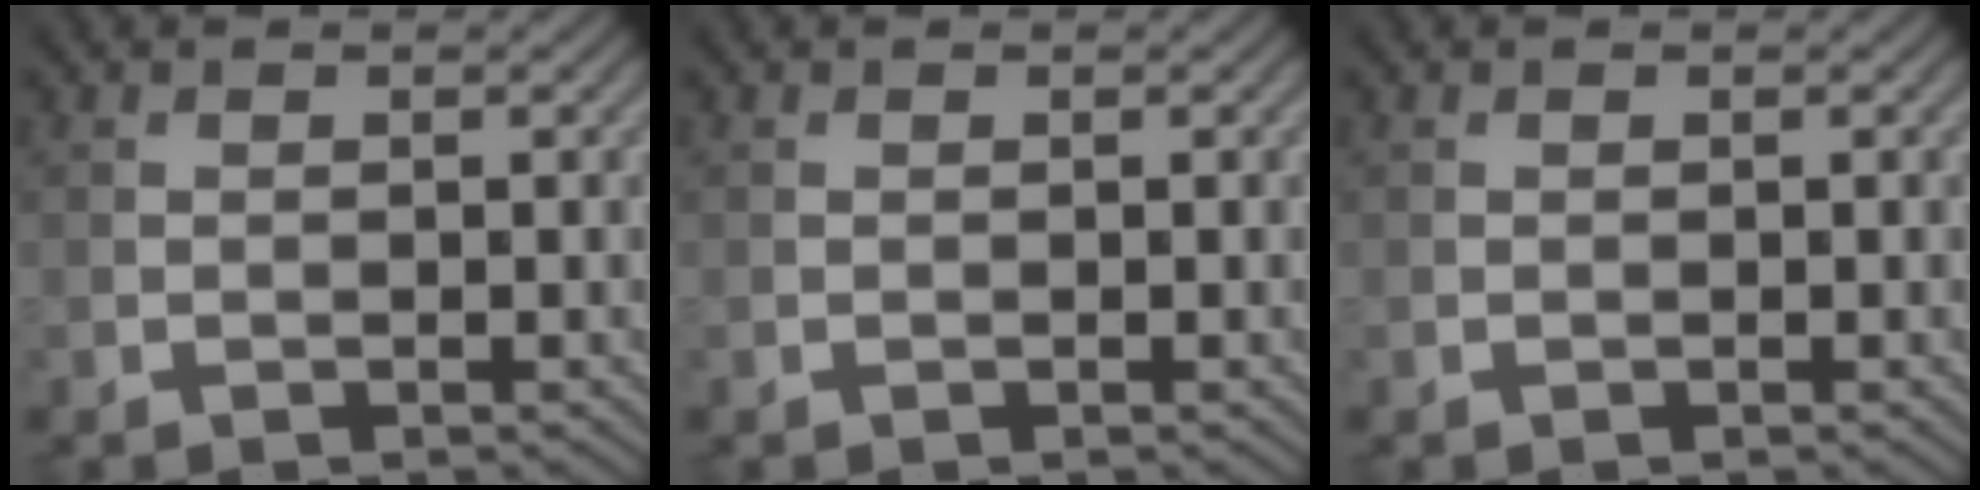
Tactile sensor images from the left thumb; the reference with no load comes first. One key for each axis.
{"total": 0.0}
{"total": 0.0}